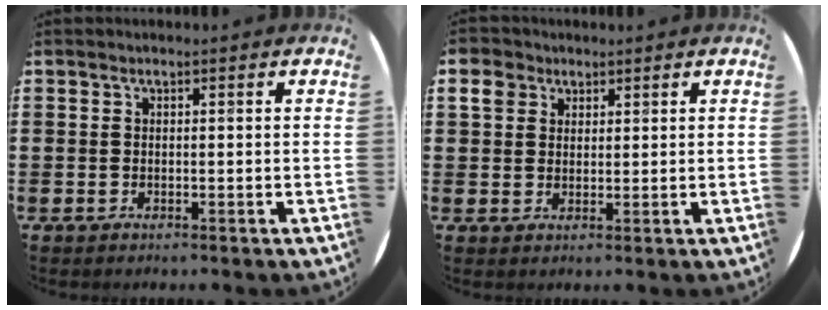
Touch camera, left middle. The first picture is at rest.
{"total": 3.8, "force": [2.3, 2.9, 0.9], "torque": [-0.020, 0.010, 0.042]}